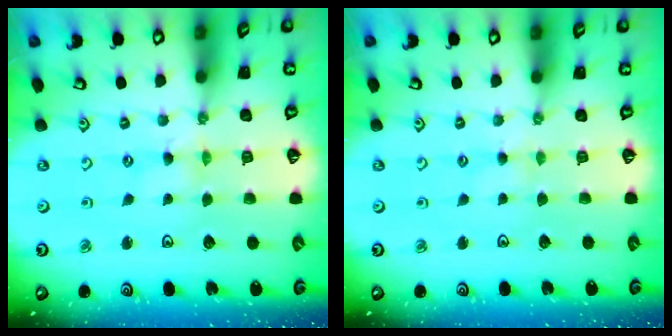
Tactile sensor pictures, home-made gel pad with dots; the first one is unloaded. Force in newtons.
{"total": 2.4, "press": 2.3, "slide": 0.3}